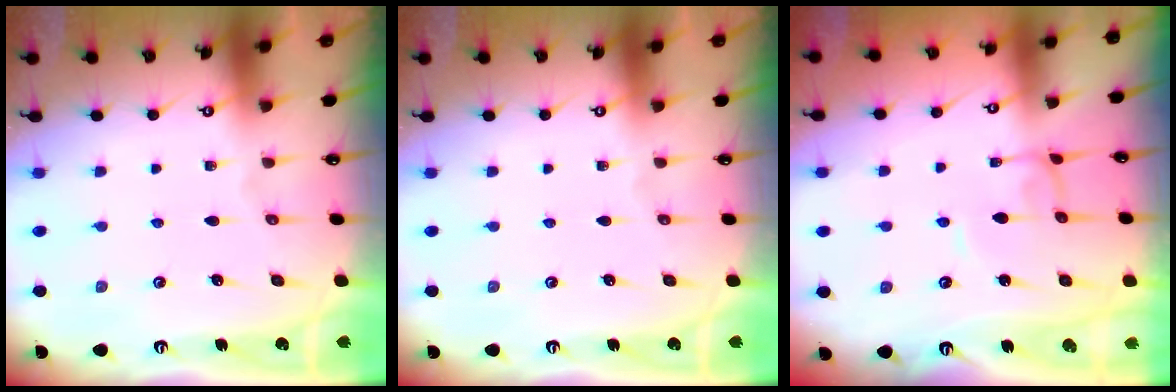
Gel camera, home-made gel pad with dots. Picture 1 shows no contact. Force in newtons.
{"total": 0.0}
{"total": 2.1, "press": 2.1, "slide": 0.1}